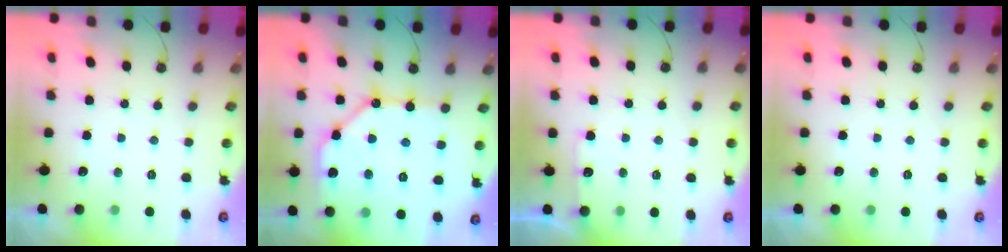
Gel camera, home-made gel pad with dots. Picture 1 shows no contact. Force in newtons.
{"total": 14.9, "press": 14.8, "slide": 1.3}
{"total": 5.0, "press": 4.9, "slide": 0.8}
{"total": 0.0}